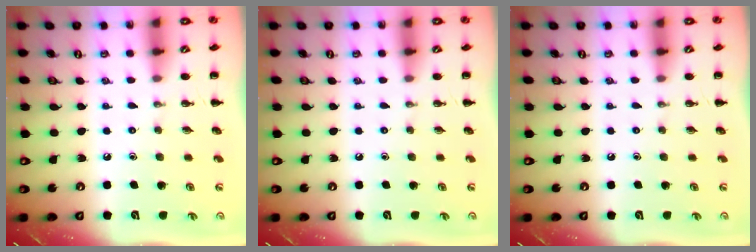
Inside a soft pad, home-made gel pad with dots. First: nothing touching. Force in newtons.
{"total": 0.0}
{"total": 0.0}